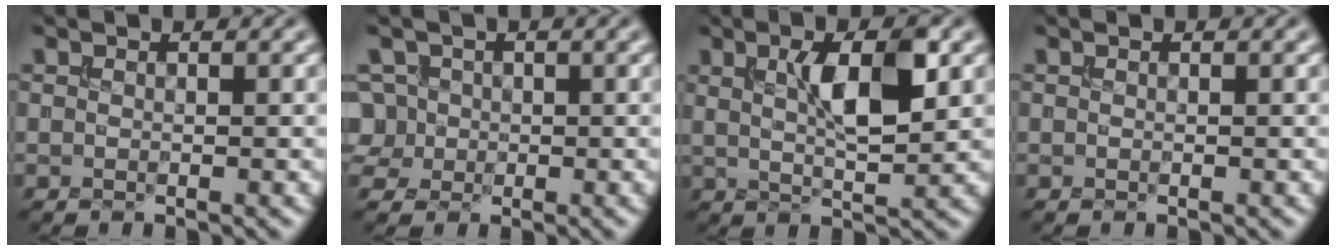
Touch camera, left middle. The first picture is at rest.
{"total": 3.8, "force": [-0.1, 3.5, 1.4], "torque": [-0.025, 0.031, -0.012]}
{"total": 5.2, "force": [1.6, 1.3, 4.8], "torque": [-0.089, 0.004, 0.027]}
{"total": 0.0}